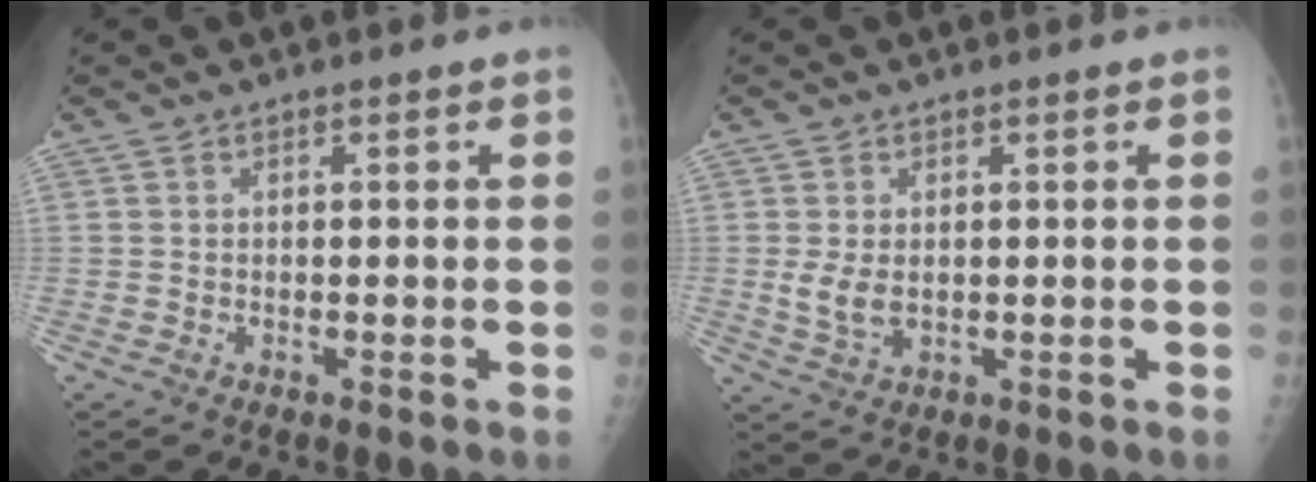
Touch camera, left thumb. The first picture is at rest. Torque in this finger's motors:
{"motor_torque": [-0.22, 0.38, 0.53, -0.09, 0.07]}